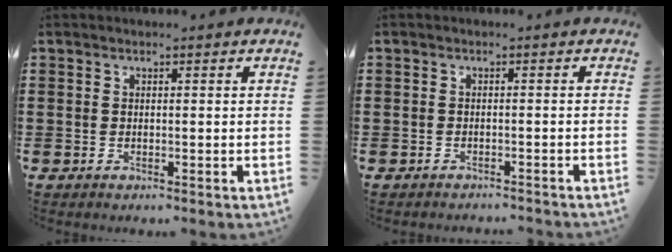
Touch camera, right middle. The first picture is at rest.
{"total": 1.4, "force": [-1.4, 0.4, -0.3], "torque": [0.001, 0.004, -0.032]}